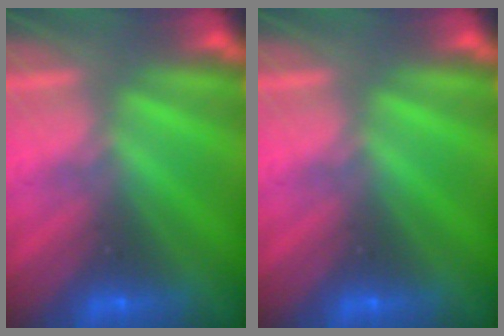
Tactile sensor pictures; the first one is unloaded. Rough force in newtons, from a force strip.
{"total": 0.0}